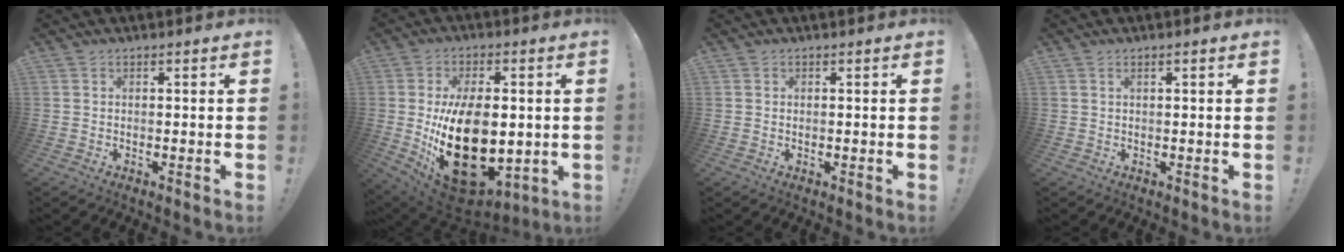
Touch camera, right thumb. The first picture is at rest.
{"total": 25.5, "force": [-2.7, 15.2, 20.3], "torque": [-0.357, -0.005, -0.024]}
{"total": 0.0}
{"total": 1.1, "force": [0.4, 0.0, 1.0], "torque": [-0.019, 0.001, 0.006]}